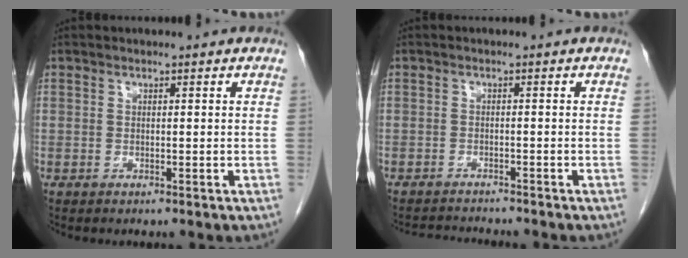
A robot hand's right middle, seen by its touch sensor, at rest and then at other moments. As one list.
[{"total": 4.6, "force": [-4.5, 0.0, 0.9], "torque": [-0.015, -0.015, -0.069]}]